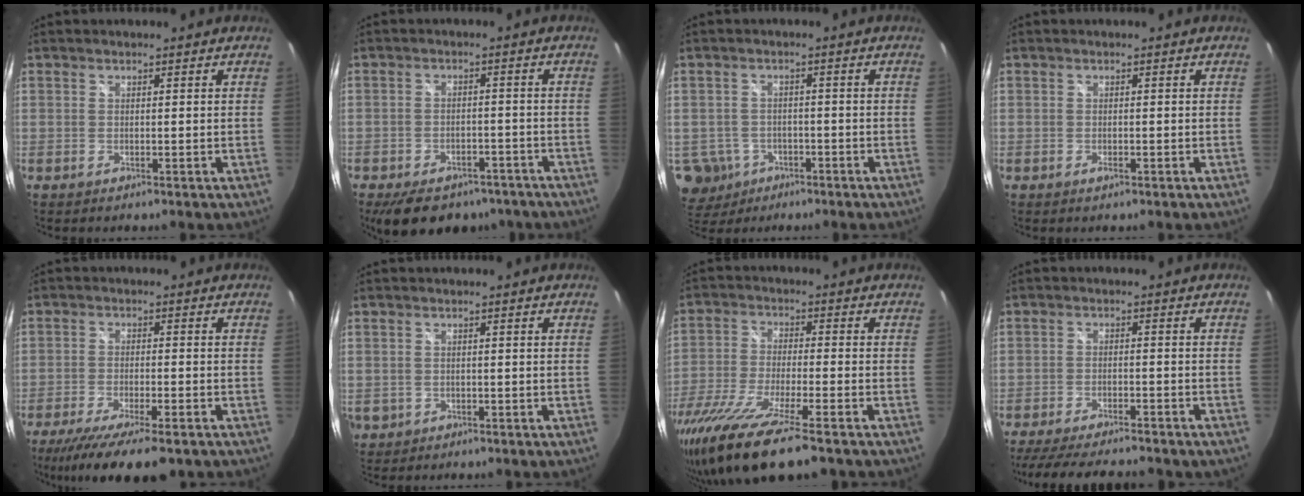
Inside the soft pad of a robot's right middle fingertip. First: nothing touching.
{"total": 14.0, "force": [-10.2, 7.4, 6.2], "torque": [-0.133, 0.004, -0.131]}
{"total": 8.2, "force": [-3.7, 6.9, 2.7], "torque": [-0.079, -0.002, -0.047]}
{"total": 0.8, "force": [-0.5, 0.5, 0.5], "torque": [-0.007, -0.001, -0.009]}
{"total": 13.5, "force": [-10.1, 2.8, 8.5], "torque": [-0.174, -0.047, -0.164]}
{"total": 3.4, "force": [-0.7, 3.1, 1.4], "torque": [-0.033, -0.004, -0.004]}
{"total": 18.7, "force": [-13.9, 2.3, 12.2], "torque": [-0.253, -0.065, -0.250]}
{"total": 14.7, "force": [-12.6, 2.6, 7.0], "torque": [-0.144, -0.024, -0.191]}